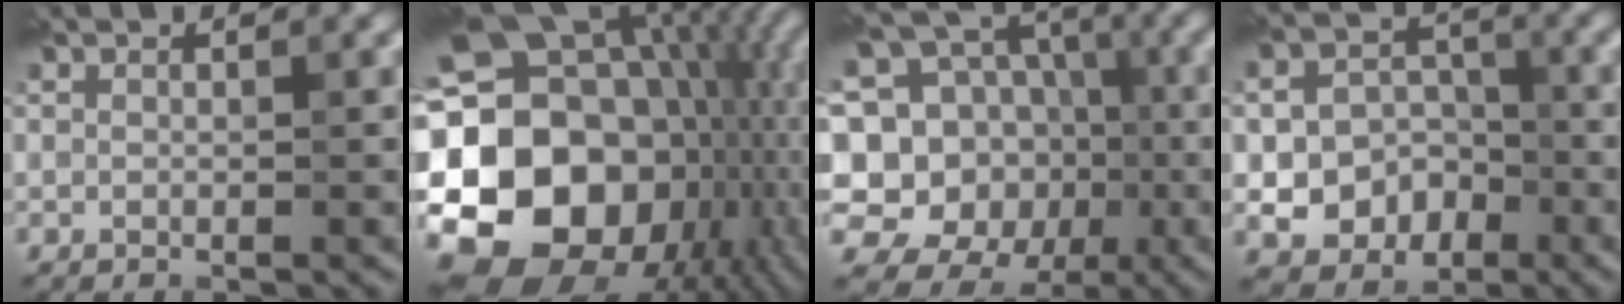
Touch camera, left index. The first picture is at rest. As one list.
[{"total": 22.0, "force": [-2.3, 17.8, 12.6], "torque": [-0.230, -0.010, -0.050]}, {"total": 15.6, "force": [-0.7, 13.6, 7.5], "torque": [-0.173, 0.028, 0.002]}, {"total": 7.3, "force": [-2.6, 6.1, 2.9], "torque": [-0.032, -0.004, -0.057]}]